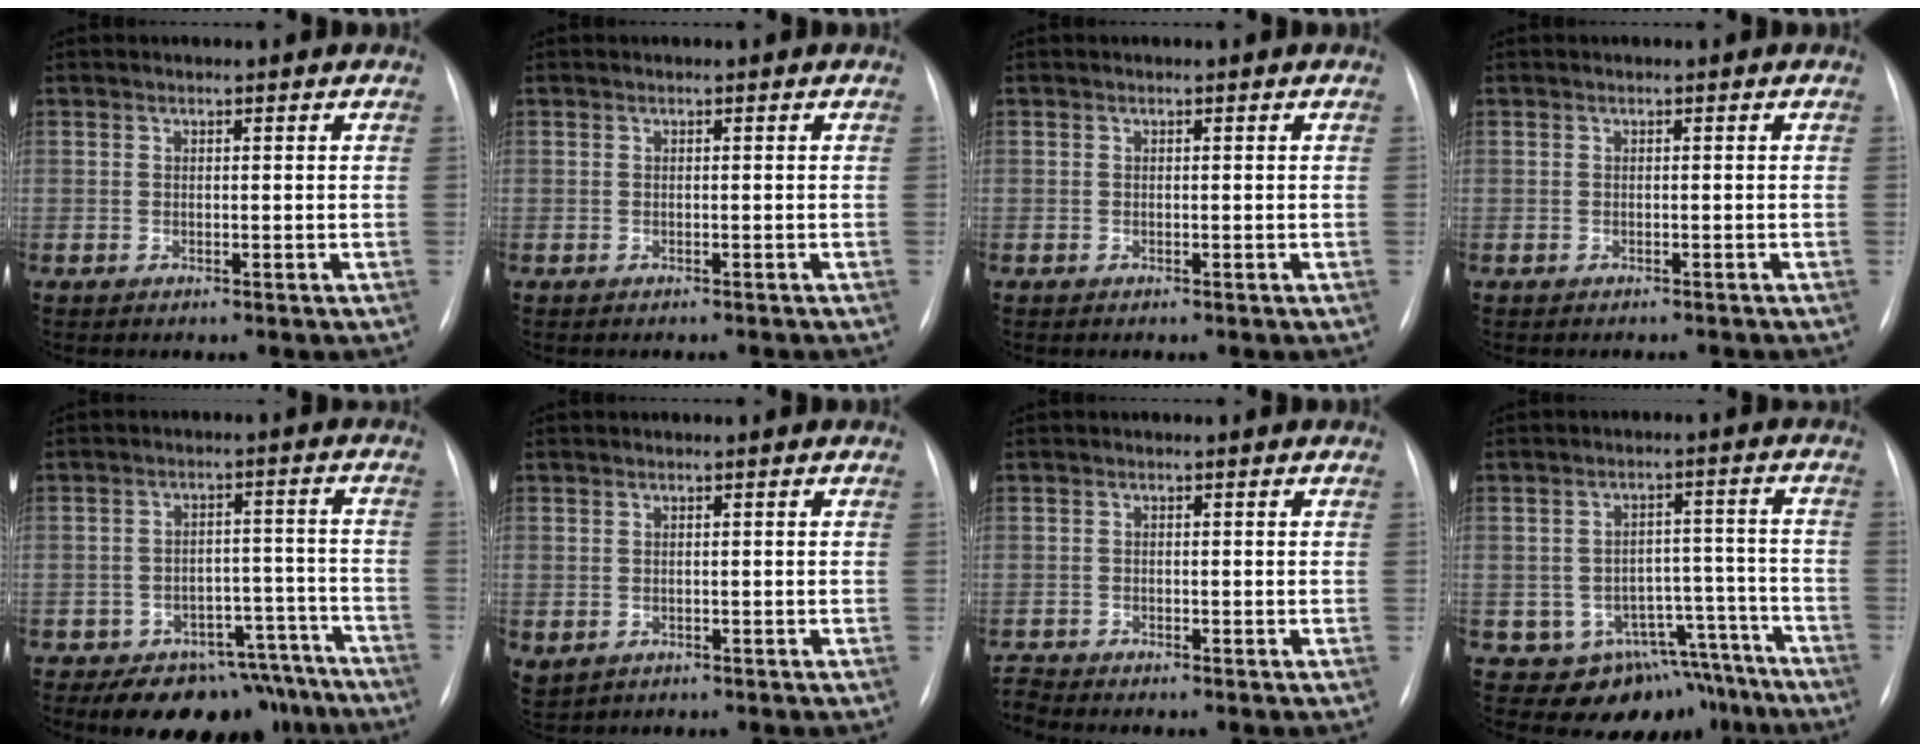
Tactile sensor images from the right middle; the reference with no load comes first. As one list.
[{"total": 1.3, "force": [-1.3, 0.1, 0.3], "torque": [-0.002, -0.003, -0.014]}, {"total": 0.0}, {"total": 1.2, "force": [-1.2, 0.0, 0.1], "torque": [0.000, -0.004, -0.013]}, {"total": 13.3, "force": [-11.1, 6.5, 3.2], "torque": [-0.005, 0.048, -0.141]}, {"total": 2.3, "force": [-0.6, 1.8, 1.4], "torque": [-0.034, -0.003, 0.004]}, {"total": 1.5, "force": [-1.4, -0.5, -0.4], "torque": [0.004, -0.013, -0.027]}, {"total": 11.5, "force": [-8.4, 7.6, 2.0], "torque": [0.001, 0.055, -0.098]}]